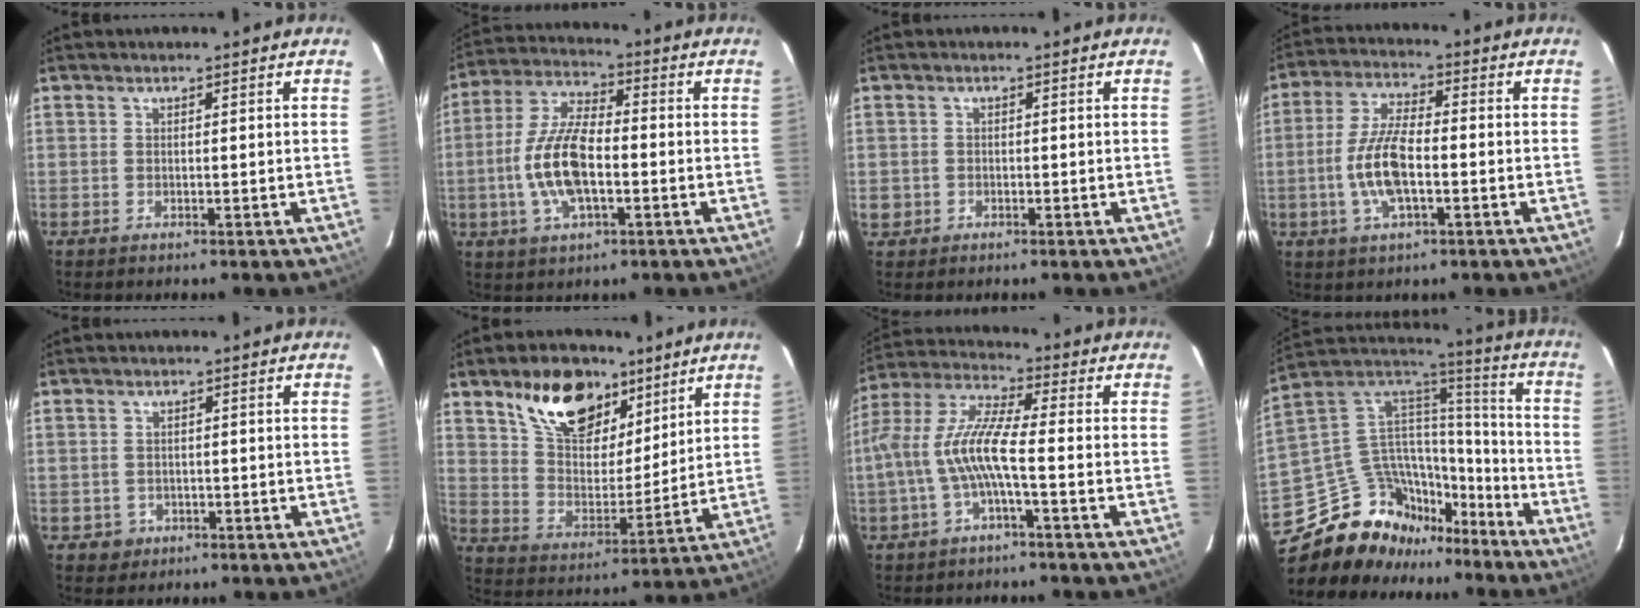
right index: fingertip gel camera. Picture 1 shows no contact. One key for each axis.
{"total": 12.5, "fx": -2.6, "fy": 5.2, "fz": 11.1, "tx": -0.234, "ty": 0.005, "tz": -0.051}
{"total": 2.2, "fx": -0.5, "fy": 2.1, "fz": 0.3, "tx": -0.008, "ty": 0.002, "tz": -0.006}
{"total": 9.7, "fx": -2.3, "fy": 3.4, "fz": 8.8, "tx": -0.183, "ty": 0.004, "tz": -0.047}
{"total": 2.7, "fx": -0.7, "fy": 2.6, "fz": 0.2, "tx": -0.007, "ty": 0.004, "tz": -0.005}
{"total": 16.2, "fx": 10.1, "fy": 8.7, "fz": 9.3, "tx": -0.166, "ty": 0.025, "tz": 0.186}
{"total": 10.4, "fx": -2.6, "fy": 1.6, "fz": 9.9, "tx": -0.217, "ty": 0.009, "tz": -0.048}
{"total": 22.8, "fx": -17.4, "fy": 12.1, "fz": 8.4, "tx": -0.180, "ty": 0.049, "tz": -0.280}